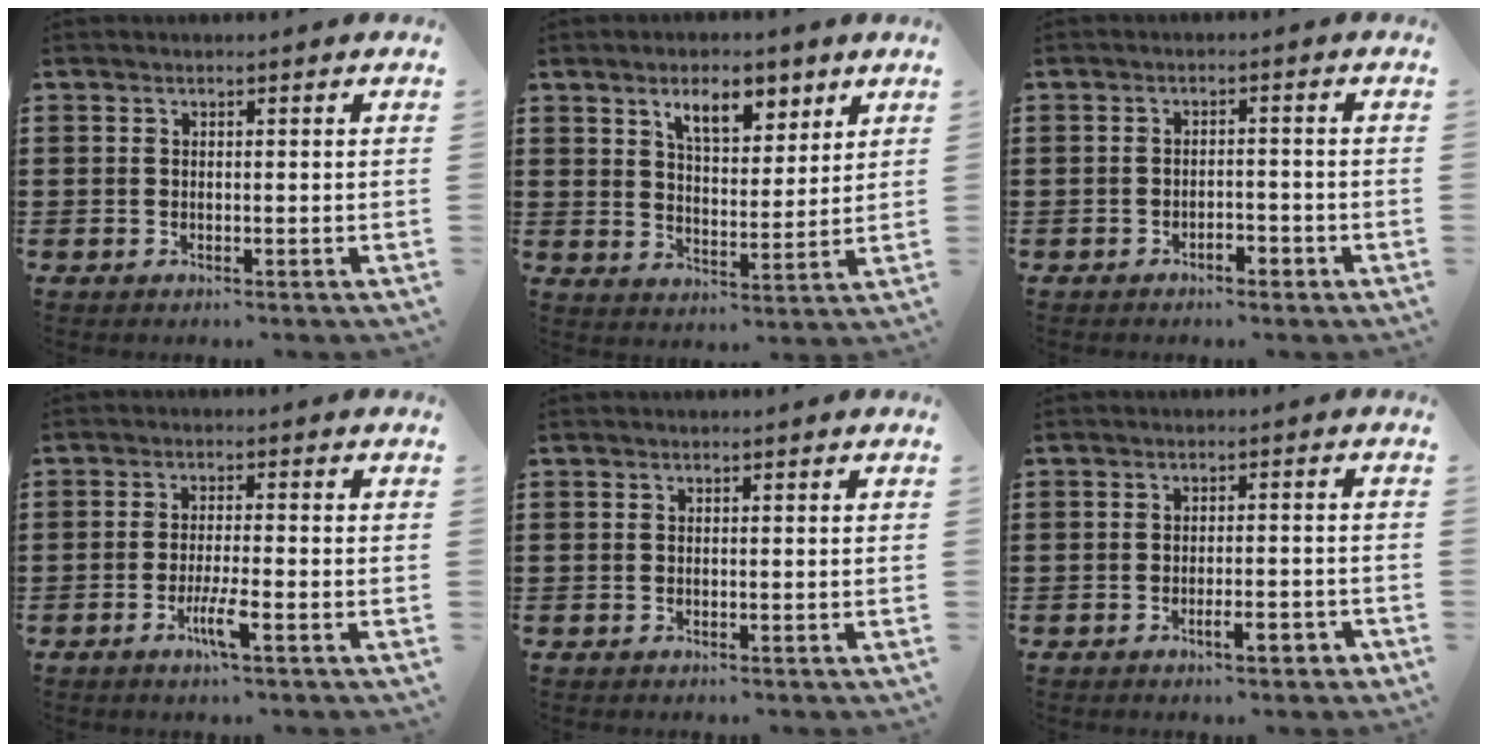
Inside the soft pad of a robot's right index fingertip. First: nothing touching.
{"total": 7.2, "force": [4.7, 3.1, 4.5], "torque": [-0.071, -0.006, 0.078]}
{"total": 1.9, "force": [-1.5, 0.8, 0.8], "torque": [-0.019, 0.003, -0.031]}
{"total": 4.3, "force": [-2.2, 0.2, 3.7], "torque": [-0.075, -0.012, -0.041]}
{"total": 0.0}
{"total": 3.8, "force": [-2.2, 1.3, 2.9], "torque": [-0.046, 0.005, -0.038]}